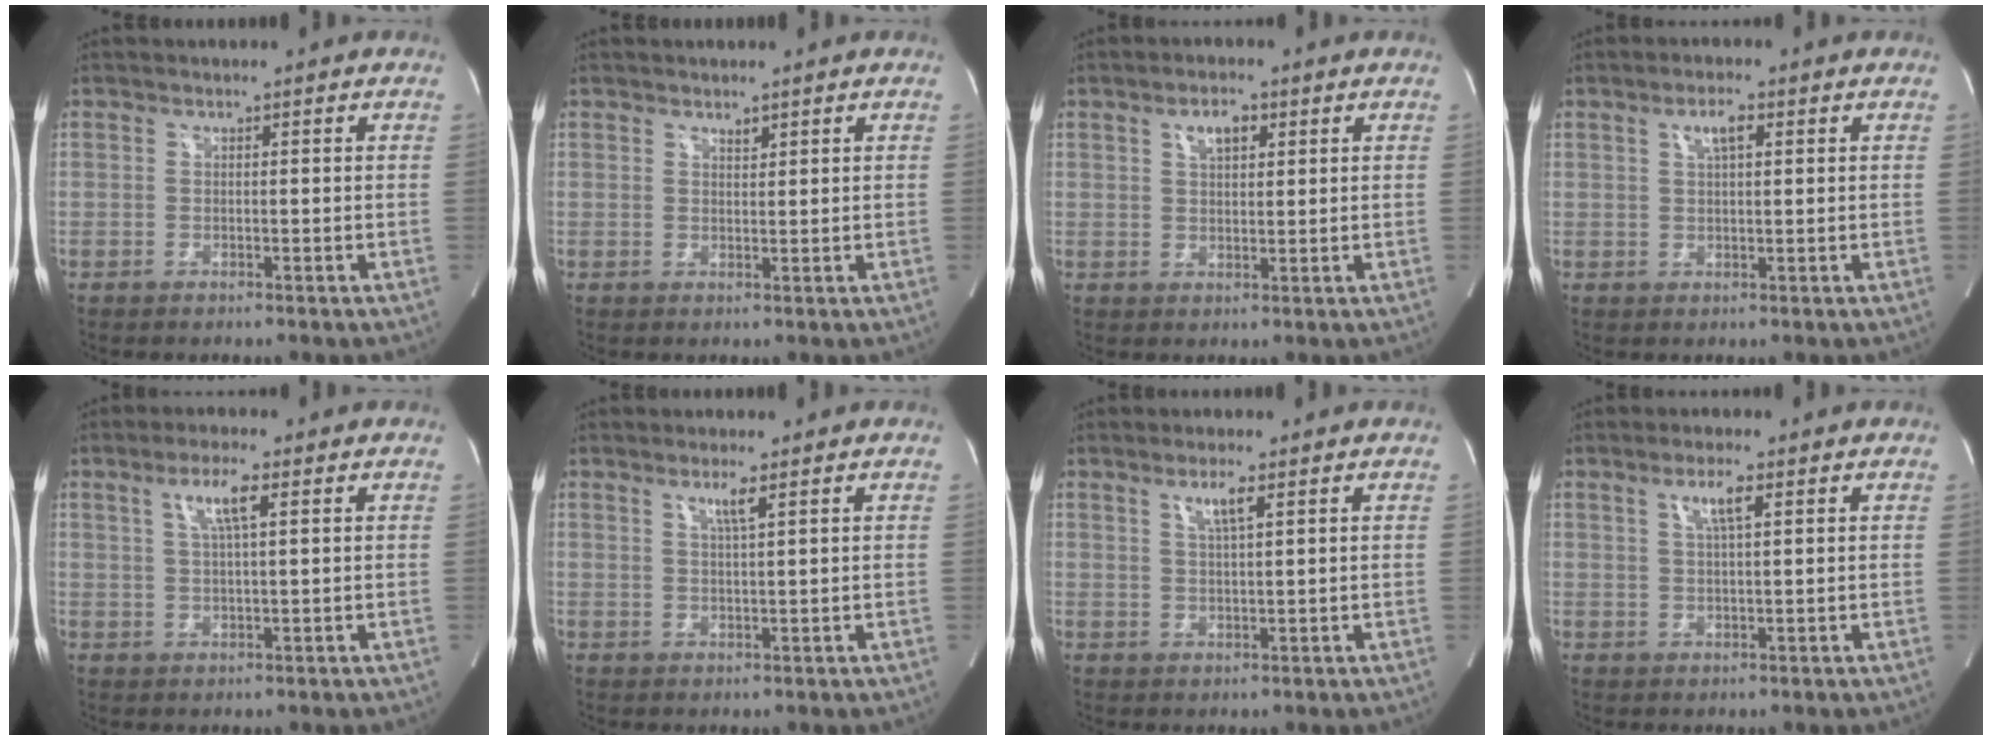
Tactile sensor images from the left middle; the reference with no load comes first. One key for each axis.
{"total": 1.1, "fx": 0.9, "fy": 0.3, "fz": 0.5, "tx": -0.011, "ty": -0.001, "tz": 0.018}
{"total": 3.8, "fx": 1.8, "fy": 1.7, "fz": 2.8, "tx": -0.050, "ty": 0.006, "tz": 0.032}
{"total": 3.2, "fx": 1.4, "fy": 0.8, "fz": 2.7, "tx": -0.051, "ty": 0.005, "tz": 0.025}
{"total": 4.9, "fx": 2.0, "fy": 0.5, "fz": 4.4, "tx": -0.086, "ty": 0.004, "tz": 0.038}
{"total": 2.5, "fx": 1.4, "fy": -0.2, "fz": 2.1, "tx": -0.042, "ty": -0.003, "tz": 0.027}
{"total": 3.2, "fx": 1.7, "fy": 0.1, "fz": 2.7, "tx": -0.053, "ty": -0.002, "tz": 0.032}
{"total": 3.6, "fx": 1.7, "fy": 0.3, "fz": 3.2, "tx": -0.059, "ty": 0.001, "tz": 0.030}